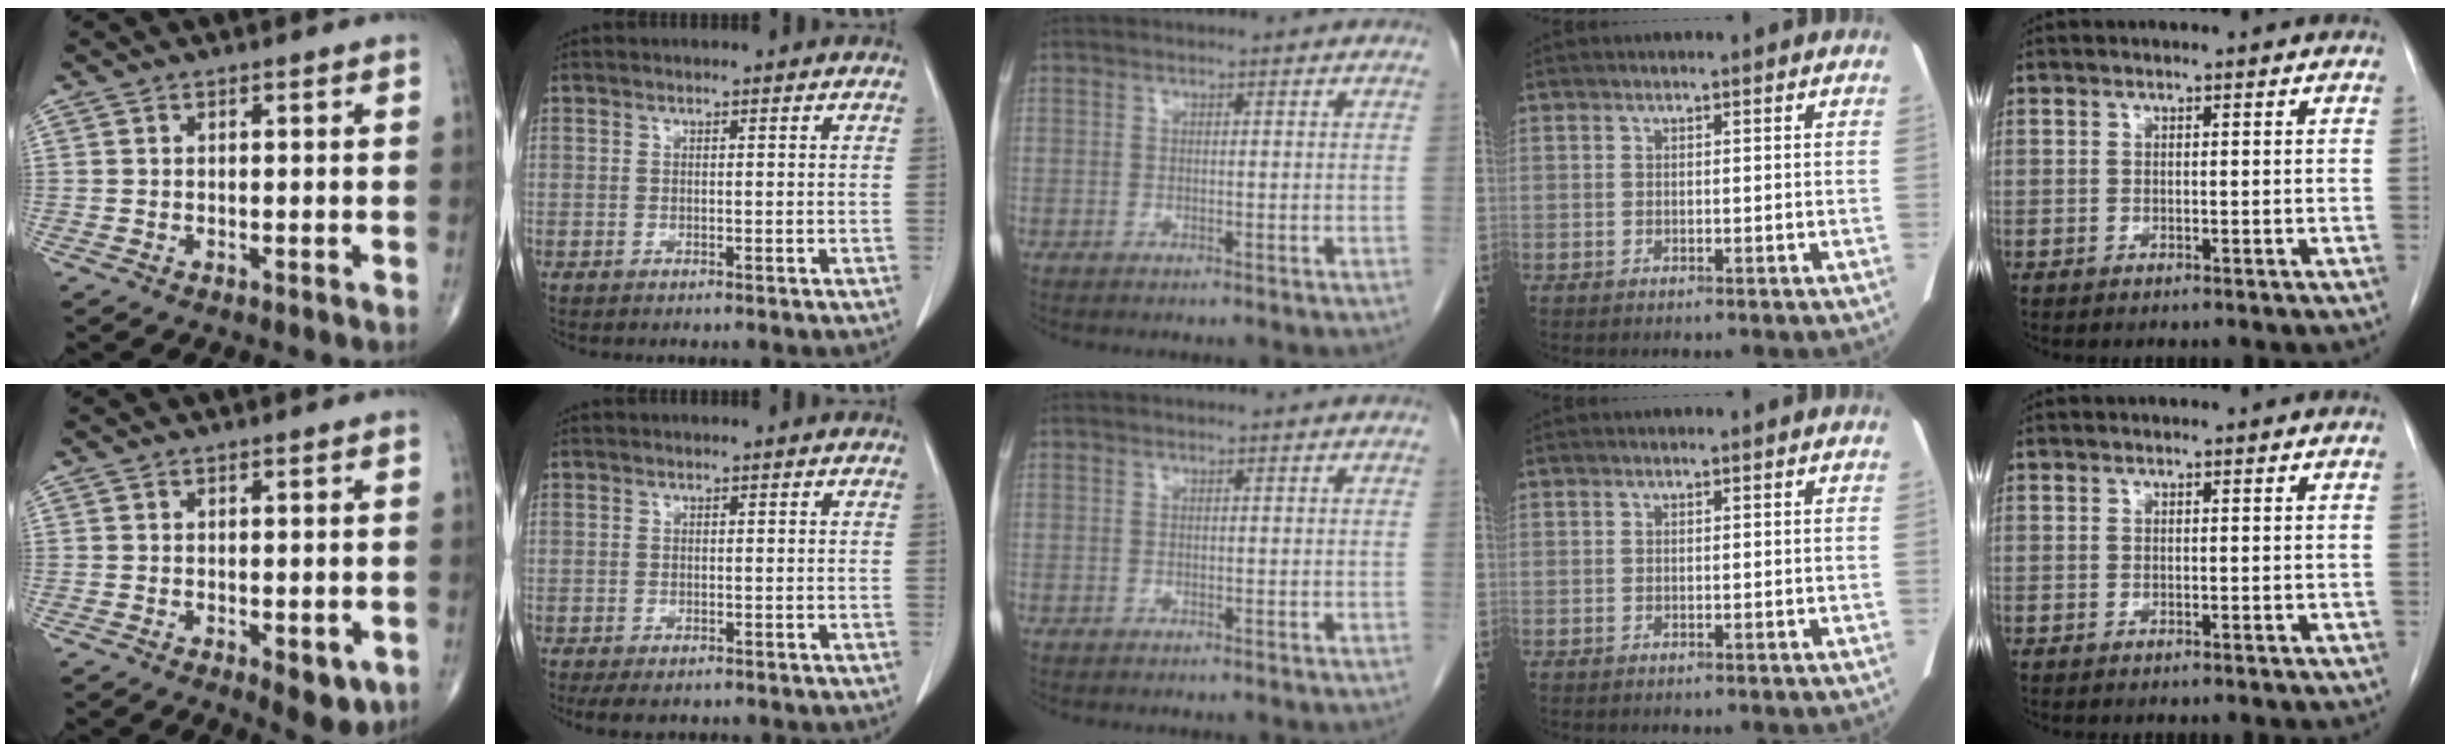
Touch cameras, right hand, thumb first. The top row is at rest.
{"thumb": {"total": 5.1, "force": [-1.6, 2.3, 4.3], "torque": [-0.038, -0.007, -0.013]}, "index": {"total": 3.0, "force": [-2.2, 1.5, 1.4], "torque": [-0.018, -0.005, -0.028]}}